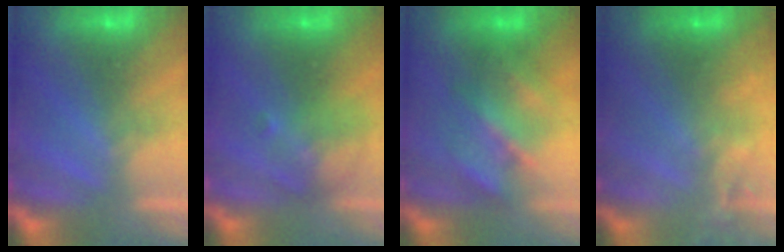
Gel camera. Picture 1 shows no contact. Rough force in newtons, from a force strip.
{"total": 2.4}
{"total": 4.5}
{"total": 2.3}